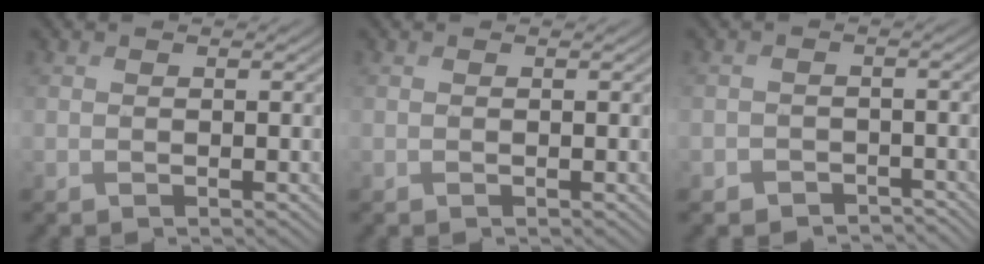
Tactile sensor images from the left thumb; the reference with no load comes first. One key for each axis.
{"total": 0.0}
{"total": 3.0, "fx": -2.1, "fy": 2.1, "fz": 0.4, "tx": 0.000, "ty": -0.003, "tz": -0.036}